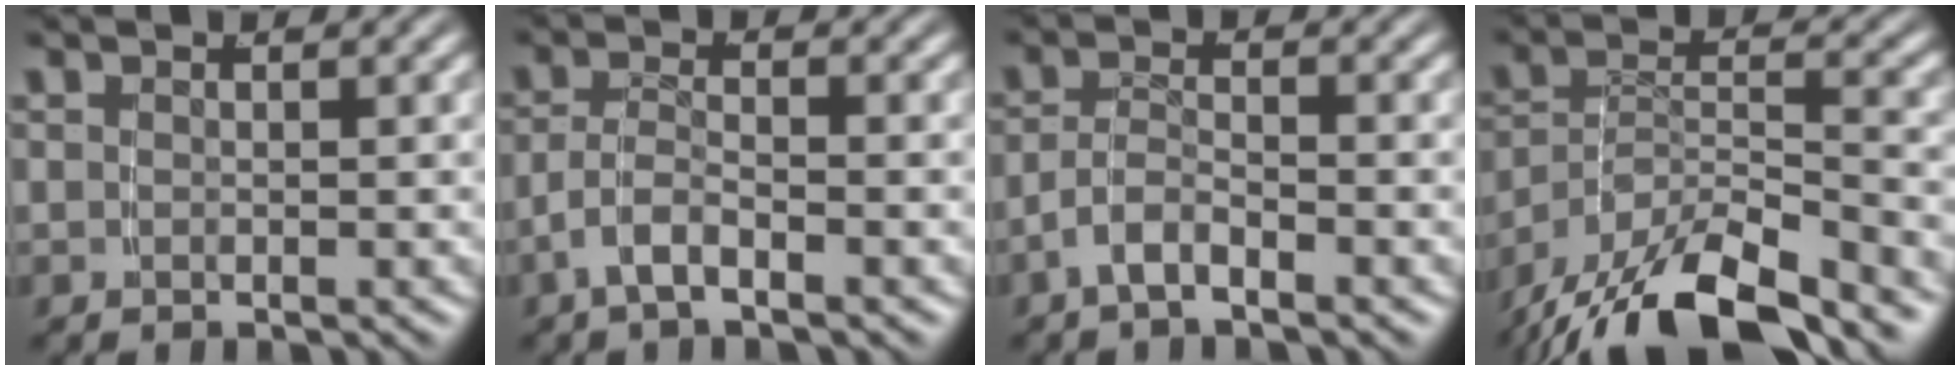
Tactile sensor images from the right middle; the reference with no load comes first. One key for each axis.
{"total": 2.7, "fx": -1.7, "fy": 0.8, "fz": 1.8, "tx": -0.039, "ty": -0.012, "tz": -0.026}
{"total": 2.6, "fx": -1.9, "fy": 0.8, "fz": 1.5, "tx": -0.030, "ty": -0.009, "tz": -0.033}
{"total": 9.9, "fx": -6.7, "fy": 5.2, "fz": 5.2, "tx": -0.096, "ty": -0.023, "tz": -0.107}